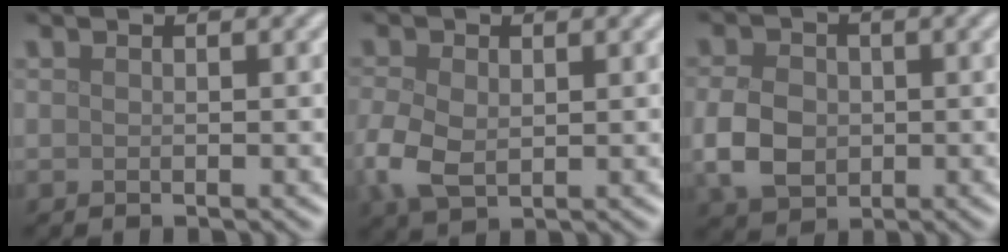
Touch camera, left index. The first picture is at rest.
{"total": 4.4, "force": [-0.6, 3.0, 3.2], "torque": [-0.087, -0.007, -0.014]}
{"total": 4.8, "force": [-0.7, 3.7, 3.0], "torque": [-0.068, -0.001, -0.020]}